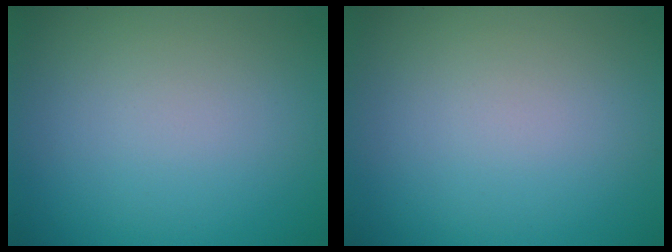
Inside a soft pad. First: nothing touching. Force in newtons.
{"total": 0.0}